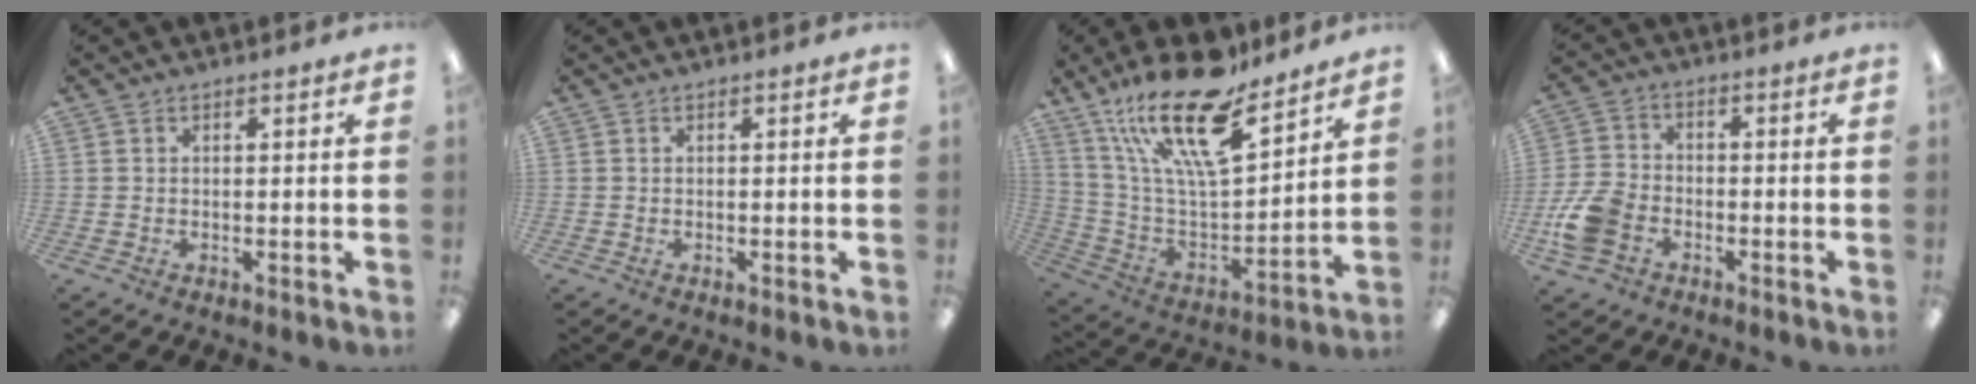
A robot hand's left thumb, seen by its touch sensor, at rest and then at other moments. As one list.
[{"total": 0.0}, {"total": 22.5, "force": [16.0, 7.1, 14.1], "torque": [-0.265, -0.097, 0.274]}, {"total": 9.4, "force": [-3.9, 6.5, 5.5], "torque": [-0.120, 0.020, -0.070]}]